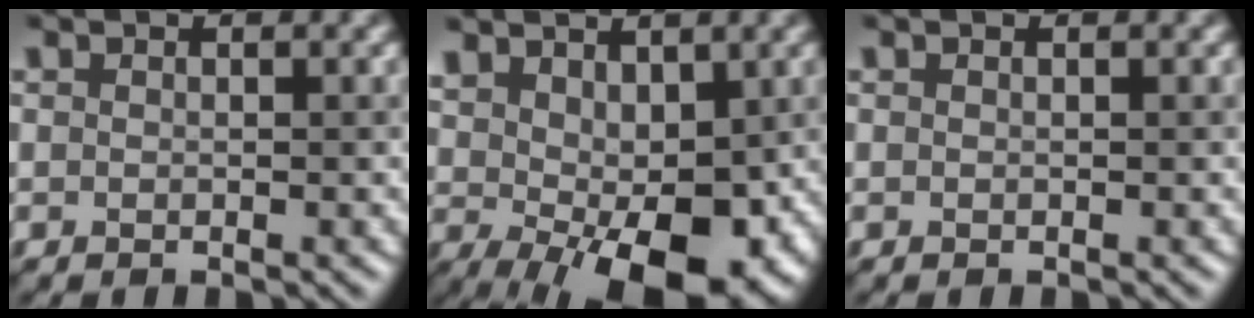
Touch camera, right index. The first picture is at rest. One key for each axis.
{"total": 10.3, "fx": -0.3, "fy": 5.9, "fz": 8.5, "tx": -0.151, "ty": -0.016, "tz": 0.024}
{"total": 0.0}